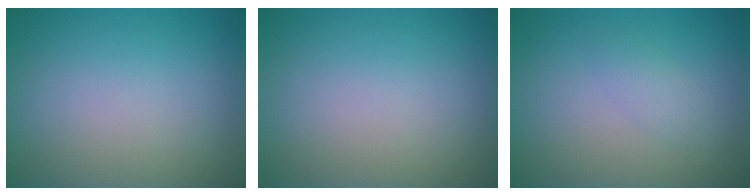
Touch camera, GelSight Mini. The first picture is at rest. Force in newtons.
{"total": 0.0}
{"total": 1.3, "press": 1.3, "slide": 0.0}